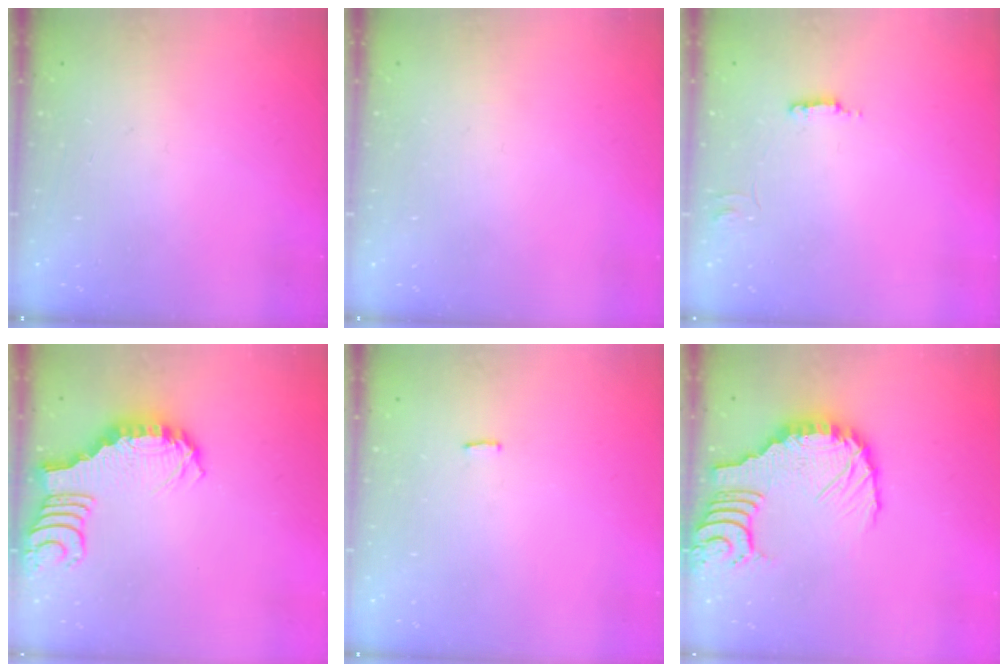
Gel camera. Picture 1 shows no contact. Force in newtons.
{"total": 0.0}
{"total": 3.3, "press": 3.3, "slide": 0.2}
{"total": 2.9, "press": 2.8, "slide": 0.5}
{"total": 2.2, "press": 2.1, "slide": 0.4}
{"total": 11.8, "press": 11.7, "slide": 1.4}